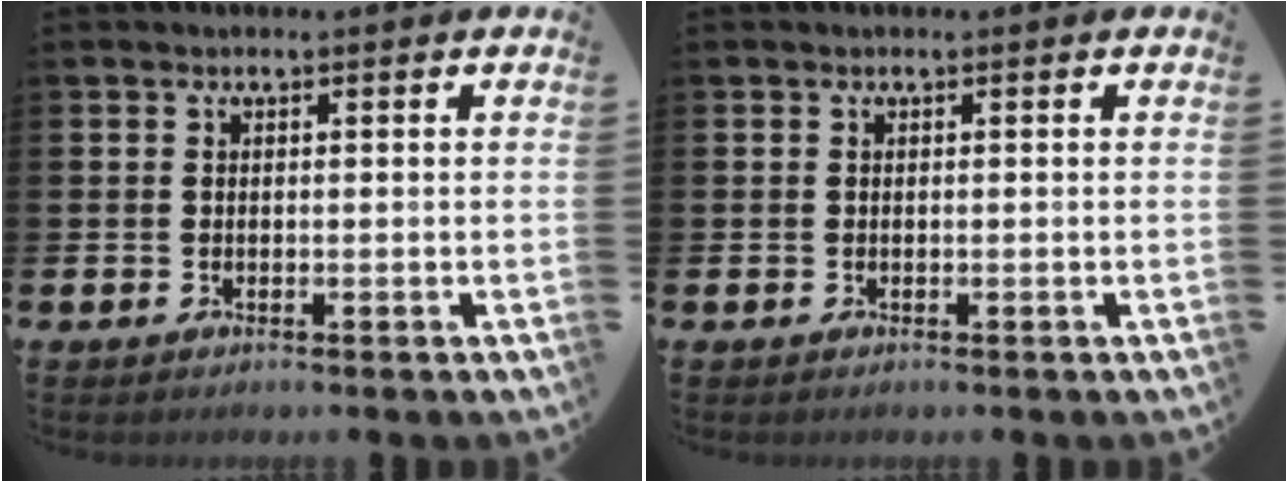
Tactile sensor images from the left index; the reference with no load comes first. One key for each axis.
{"total": 0.0}